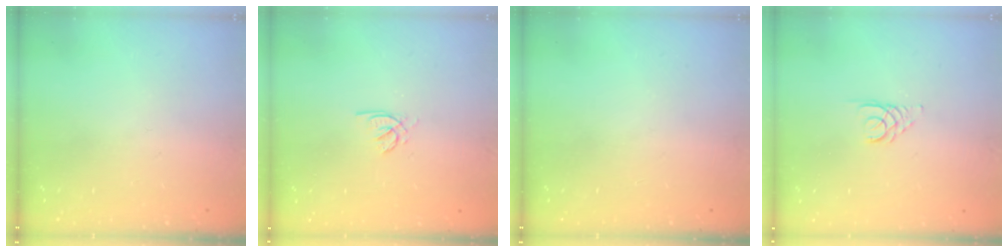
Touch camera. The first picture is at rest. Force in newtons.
{"total": 1.9, "press": 1.8, "slide": 0.4}
{"total": 0.0}
{"total": 2.6, "press": 2.6, "slide": 0.2}